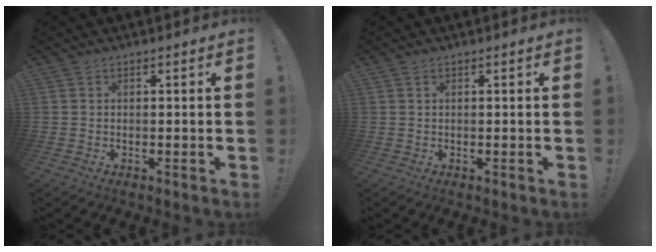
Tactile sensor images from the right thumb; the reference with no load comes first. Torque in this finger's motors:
{"motor_torque": [-0.01, -0.11, 0.05, 0.00, 0.00]}